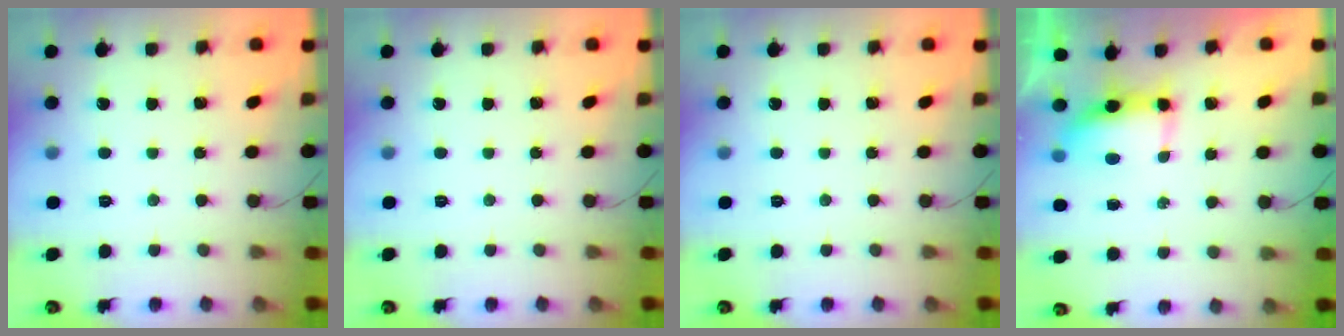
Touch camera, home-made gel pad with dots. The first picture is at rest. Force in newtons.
{"total": 0.0}
{"total": 0.0}
{"total": 7.4, "press": 7.0, "slide": 2.3}